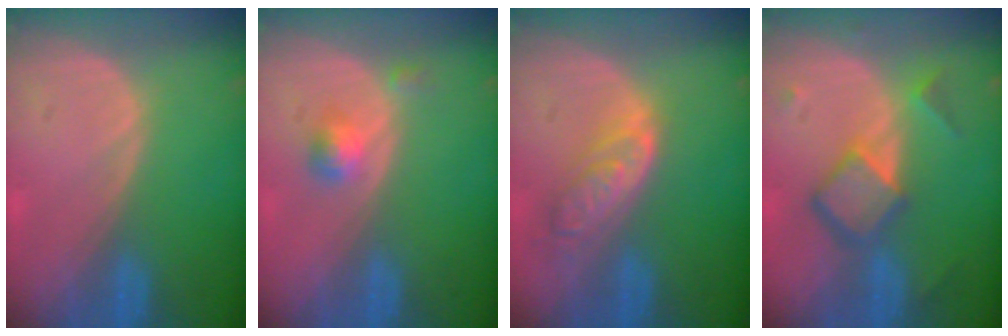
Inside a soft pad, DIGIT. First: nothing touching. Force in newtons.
{"total": 2.6, "press": 2.4, "slide": 1.1}
{"total": 6.2, "press": 5.6, "slide": 2.7}
{"total": 6.8, "press": 5.9, "slide": 3.4}